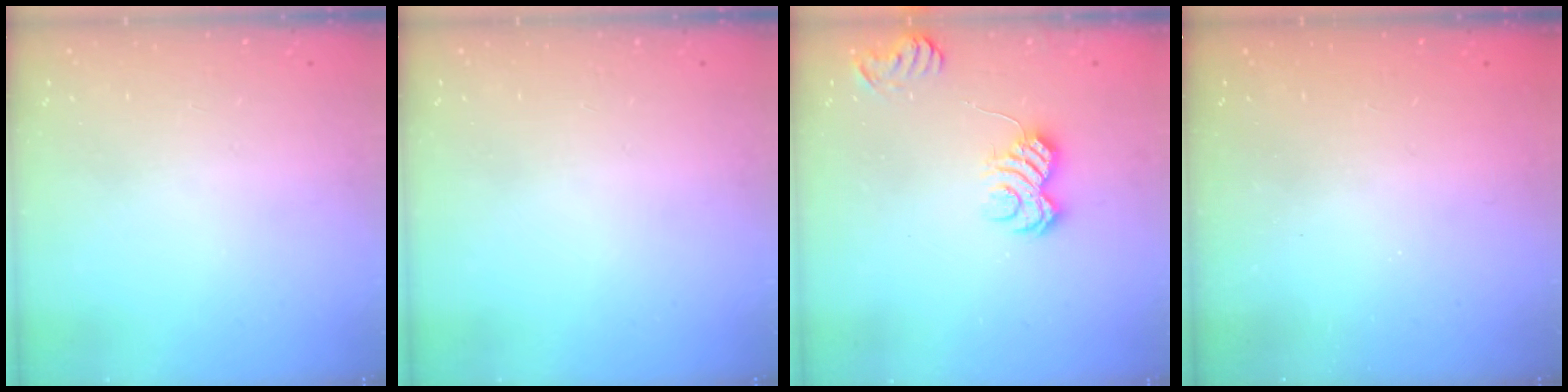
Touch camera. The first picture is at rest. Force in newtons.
{"total": 0.0}
{"total": 5.8, "press": 5.7, "slide": 1.4}
{"total": 2.6, "press": 2.4, "slide": 0.8}